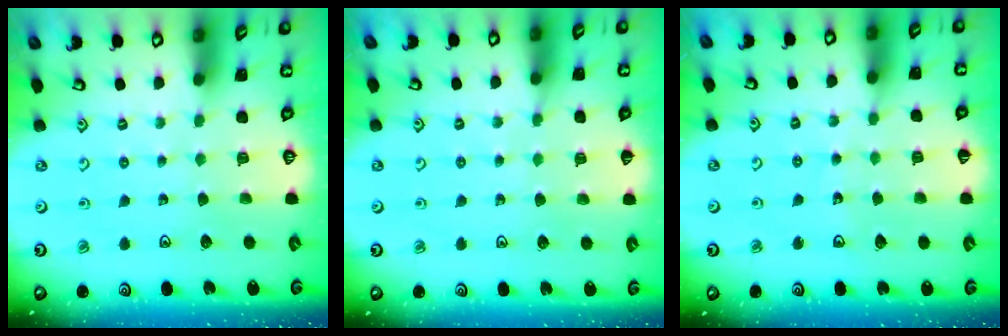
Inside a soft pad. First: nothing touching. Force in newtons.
{"total": 4.7, "press": 4.6, "slide": 0.7}
{"total": 6.1, "press": 5.8, "slide": 1.8}